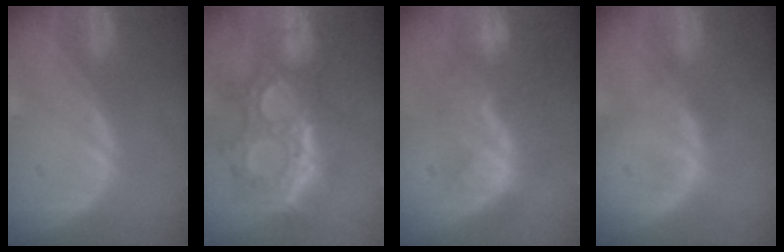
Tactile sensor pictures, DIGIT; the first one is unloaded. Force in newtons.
{"total": 11.9, "press": 10.6, "slide": 5.4}
{"total": 8.6, "press": 7.7, "slide": 3.6}
{"total": 0.7, "press": 0.6, "slide": 0.2}